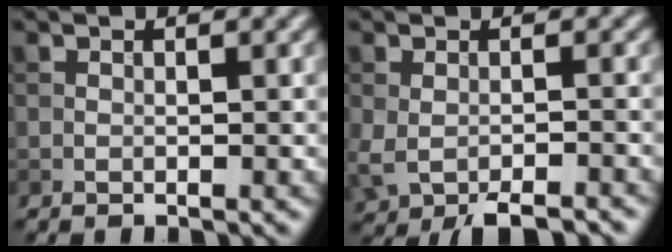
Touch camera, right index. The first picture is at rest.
{"total": 5.0, "force": [-3.2, 2.1, 3.2], "torque": [-0.063, -0.018, -0.051]}